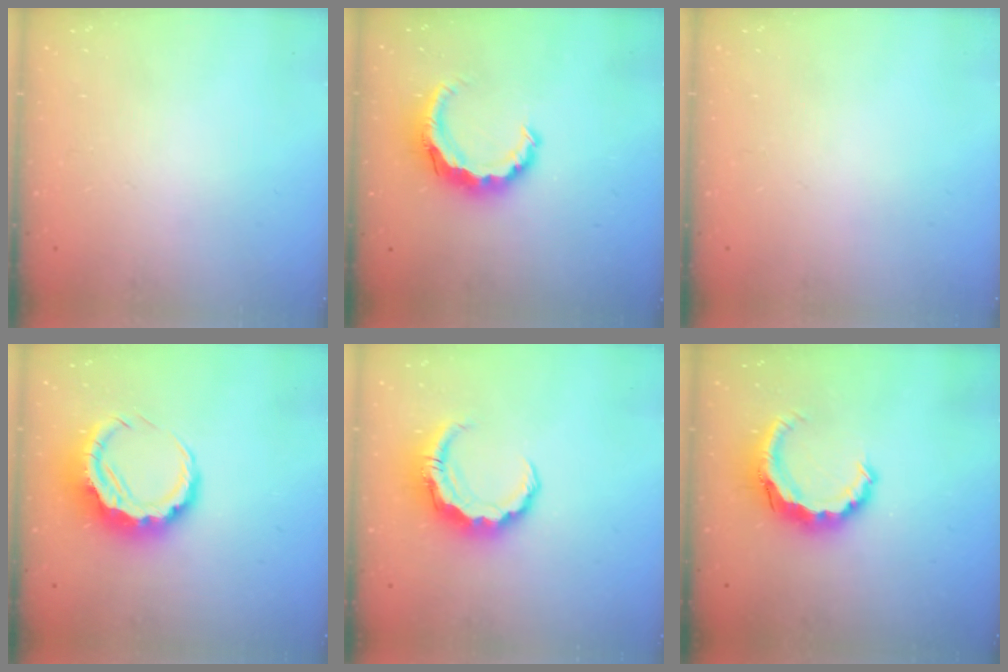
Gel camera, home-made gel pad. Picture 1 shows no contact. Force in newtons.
{"total": 8.9, "press": 8.7, "slide": 1.4}
{"total": 0.0}
{"total": 10.3, "press": 10.1, "slide": 1.9}
{"total": 8.4, "press": 8.3, "slide": 1.3}
{"total": 8.6, "press": 8.5, "slide": 1.1}